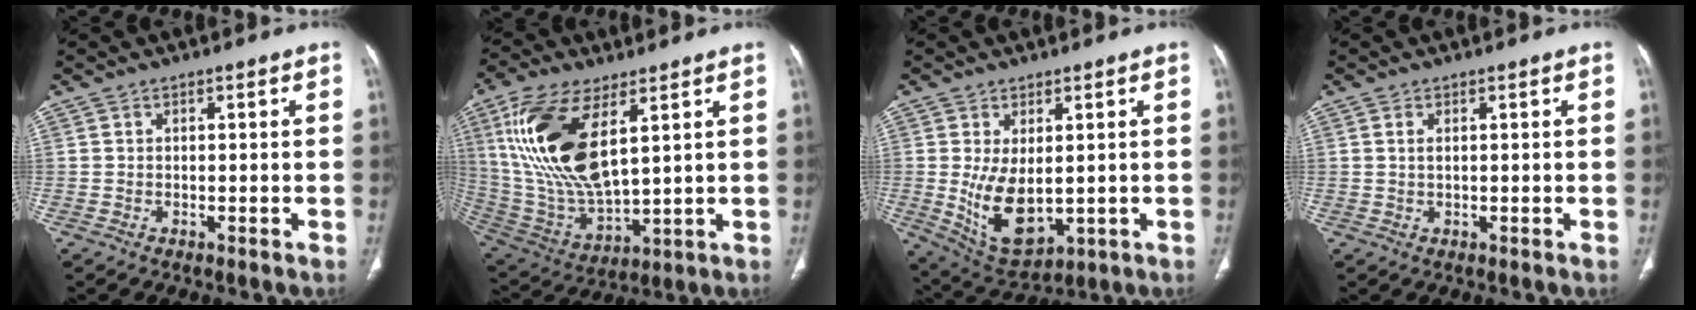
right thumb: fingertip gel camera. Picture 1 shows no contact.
{"total": 20.0, "force": [7.1, 8.6, 16.6], "torque": [-0.339, -0.028, 0.147]}
{"total": 10.5, "force": [-0.3, 5.6, 8.9], "torque": [-0.150, -0.018, 0.021]}
{"total": 1.0, "force": [0.4, 0.4, 0.9], "torque": [-0.022, 0.003, 0.009]}